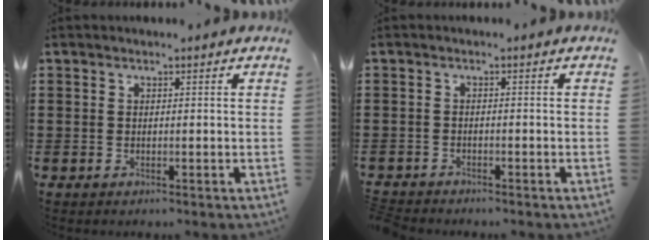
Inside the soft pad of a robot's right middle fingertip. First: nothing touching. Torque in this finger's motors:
{"motor_torque": [1.68, -0.46, 0.19, 0.21]}